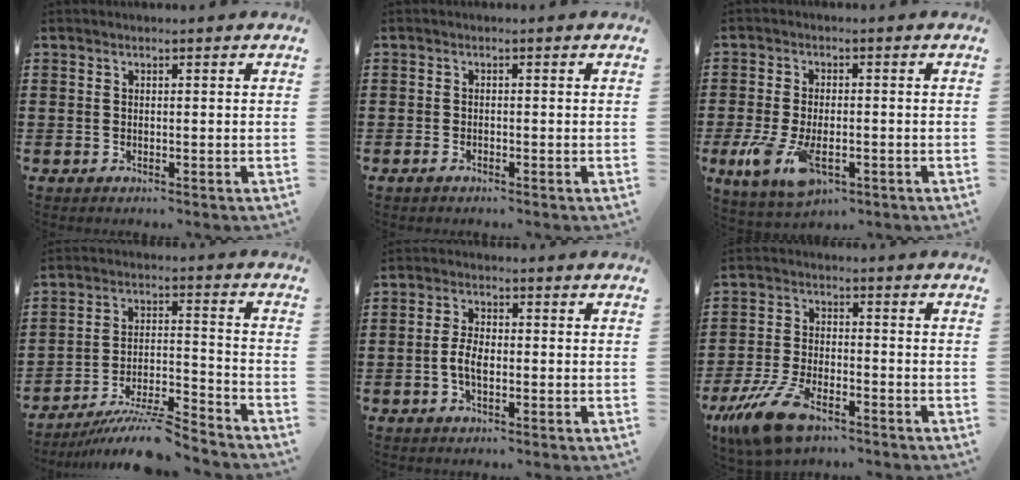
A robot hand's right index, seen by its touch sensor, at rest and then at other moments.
{"total": 0.9, "force": [-0.7, 0.3, 0.5], "torque": [-0.011, -0.004, -0.012]}
{"total": 7.7, "force": [-2.8, 3.7, 6.2], "torque": [-0.150, -0.015, -0.053]}
{"total": 9.2, "force": [-8.2, 0.7, 4.0], "torque": [-0.063, 0.016, -0.156]}
{"total": 3.7, "force": [-0.9, 1.7, 3.1], "torque": [-0.078, -0.001, -0.022]}
{"total": 9.9, "force": [-6.8, 3.6, 6.3], "torque": [-0.146, 0.008, -0.130]}